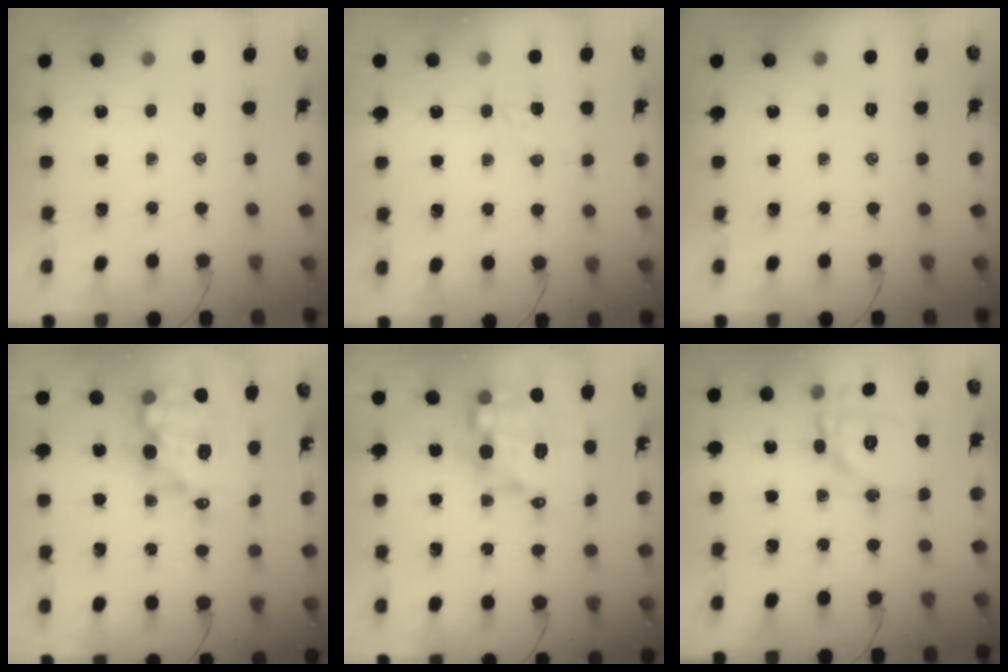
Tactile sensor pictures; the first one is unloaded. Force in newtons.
{"total": 3.7, "press": 3.5, "slide": 1.1}
{"total": 0.0}
{"total": 13.7, "press": 13.2, "slide": 3.6}
{"total": 12.4, "press": 12.0, "slide": 3.2}
{"total": 13.1, "press": 13.1, "slide": 0.1}